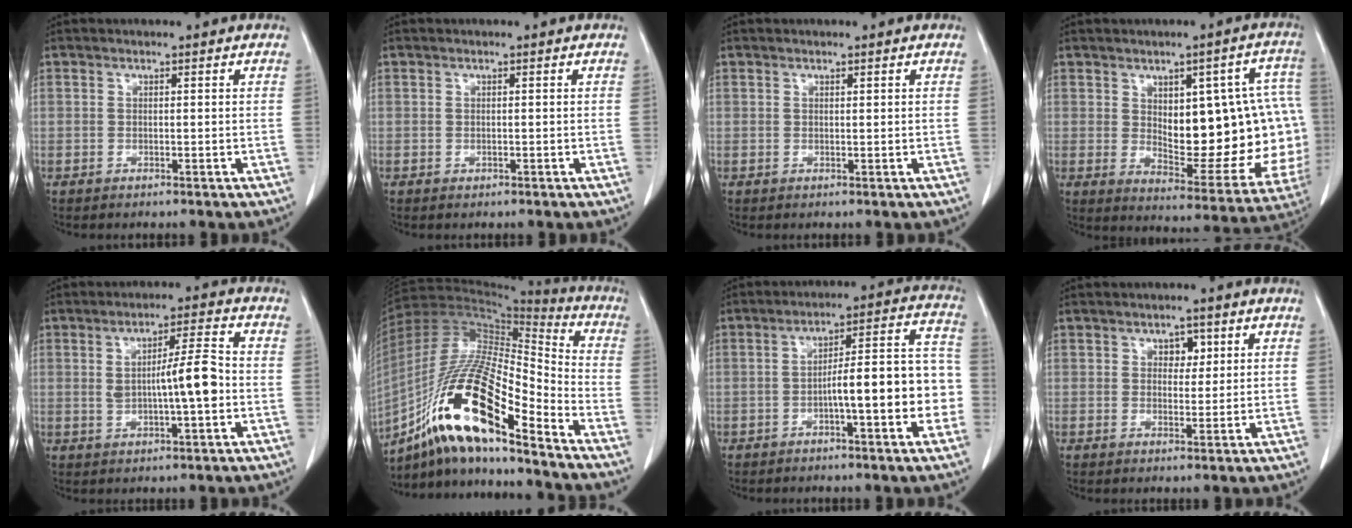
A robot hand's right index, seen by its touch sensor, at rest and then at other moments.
{"total": 0.0}
{"total": 0.0}
{"total": 20.3, "force": [1.3, 7.8, 18.7], "torque": [-0.193, 0.019, 0.038]}
{"total": 7.2, "force": [-0.4, 0.9, 7.1], "torque": [-0.115, 0.009, -0.005]}
{"total": 19.7, "force": [-12.3, 3.0, 15.1], "torque": [-0.306, -0.006, -0.223]}
{"total": 12.6, "force": [-3.2, 2.2, 12.0], "torque": [-0.155, 0.041, -0.045]}
{"total": 2.6, "force": [1.1, 1.8, 1.6], "torque": [-0.014, 0.002, 0.014]}